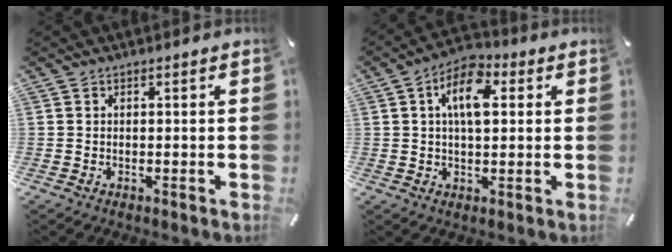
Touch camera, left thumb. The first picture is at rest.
{"total": 9.7, "force": [2.7, 5.4, 7.6], "torque": [-0.126, 0.001, 0.044]}